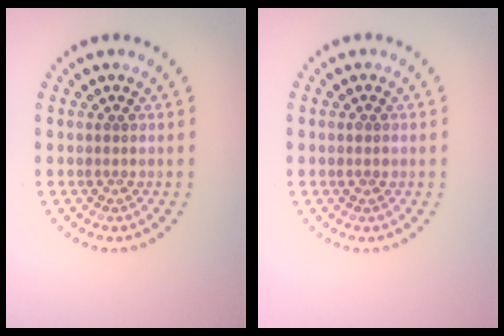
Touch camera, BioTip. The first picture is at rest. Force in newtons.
{"total": 0.7, "press": 0.7, "slide": 0.1}